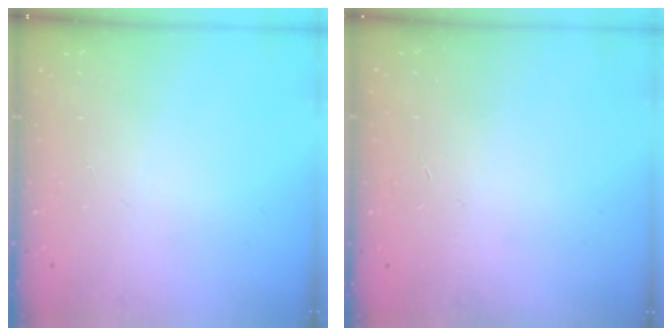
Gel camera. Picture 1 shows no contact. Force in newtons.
{"total": 0.6, "press": 0.6, "slide": 0.2}